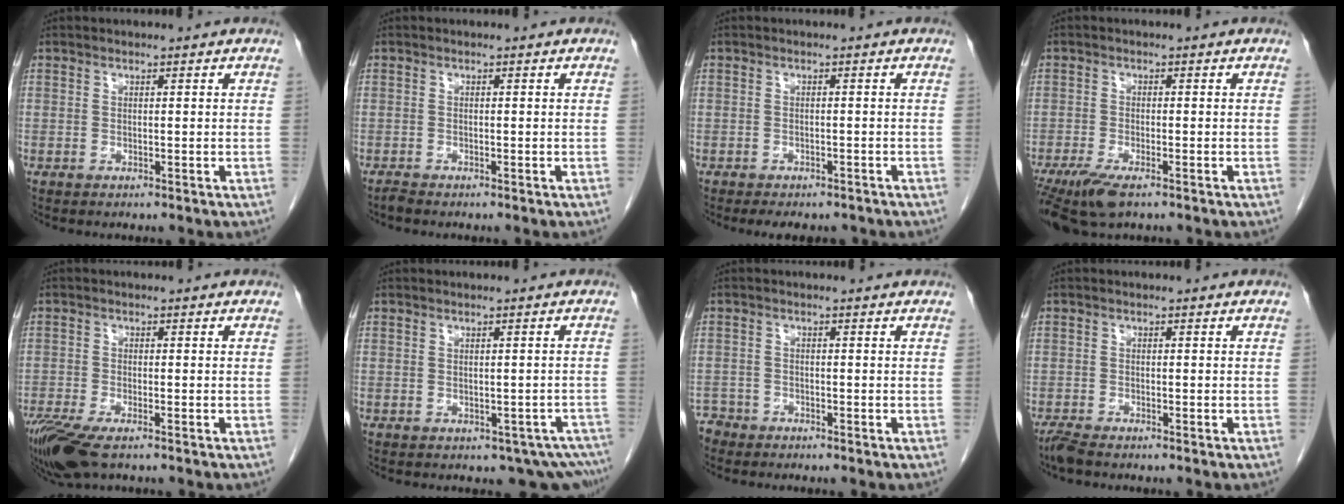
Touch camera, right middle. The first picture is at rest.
{"total": 0.8, "force": [-0.7, 0.0, 0.2], "torque": [-0.012, -0.002, -0.016]}
{"total": 6.3, "force": [-5.3, 2.6, 2.3], "torque": [-0.026, -0.001, -0.064]}
{"total": 6.6, "force": [-4.4, 1.6, 4.5], "torque": [-0.084, -0.017, -0.077]}
{"total": 8.4, "force": [-6.0, 2.2, 5.5], "torque": [-0.105, -0.020, -0.107]}
{"total": 6.3, "force": [-4.6, 3.6, 2.4], "torque": [0.002, 0.006, -0.050]}
{"total": 2.3, "force": [-2.1, 0.8, -0.3], "torque": [0.010, 0.000, -0.040]}
{"total": 2.3, "force": [-2.0, 0.3, 1.1], "torque": [-0.031, -0.008, -0.040]}